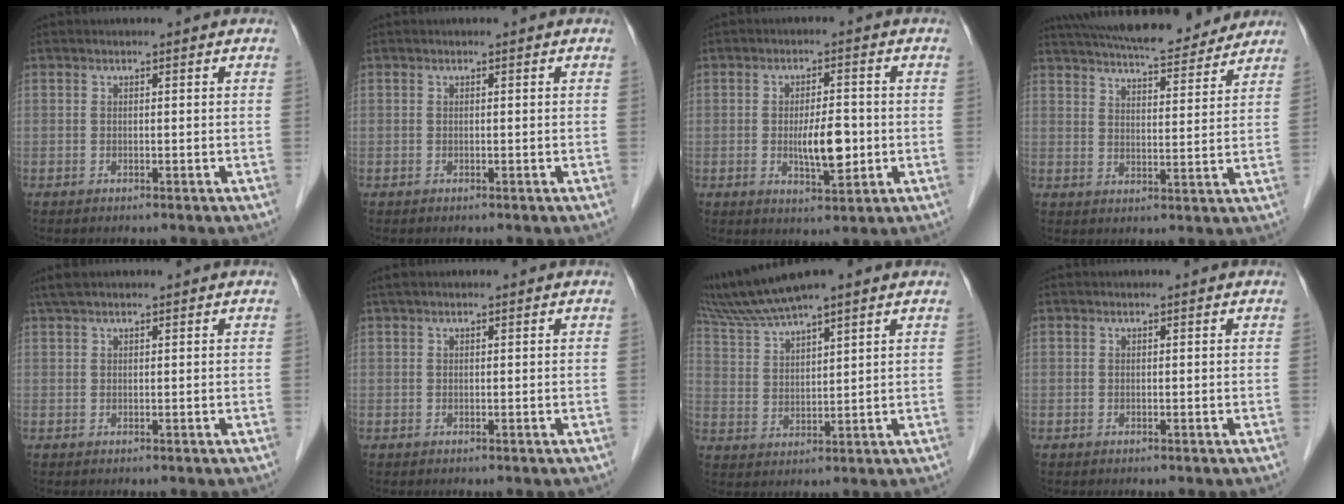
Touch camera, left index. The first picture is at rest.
{"total": 0.0}
{"total": 6.0, "force": [-0.9, 1.7, 5.7], "torque": [-0.097, -0.010, -0.012]}
{"total": 18.3, "force": [16.4, 3.3, 7.5], "torque": [-0.124, 0.023, 0.230]}
{"total": 2.4, "force": [1.9, 0.3, 1.5], "torque": [-0.032, 0.021, 0.039]}
{"total": 1.3, "force": [0.9, 0.2, 0.9], "torque": [-0.019, 0.022, 0.017]}
{"total": 9.6, "force": [8.3, 0.3, 4.8], "torque": [-0.104, 0.029, 0.160]}
{"total": 0.0}